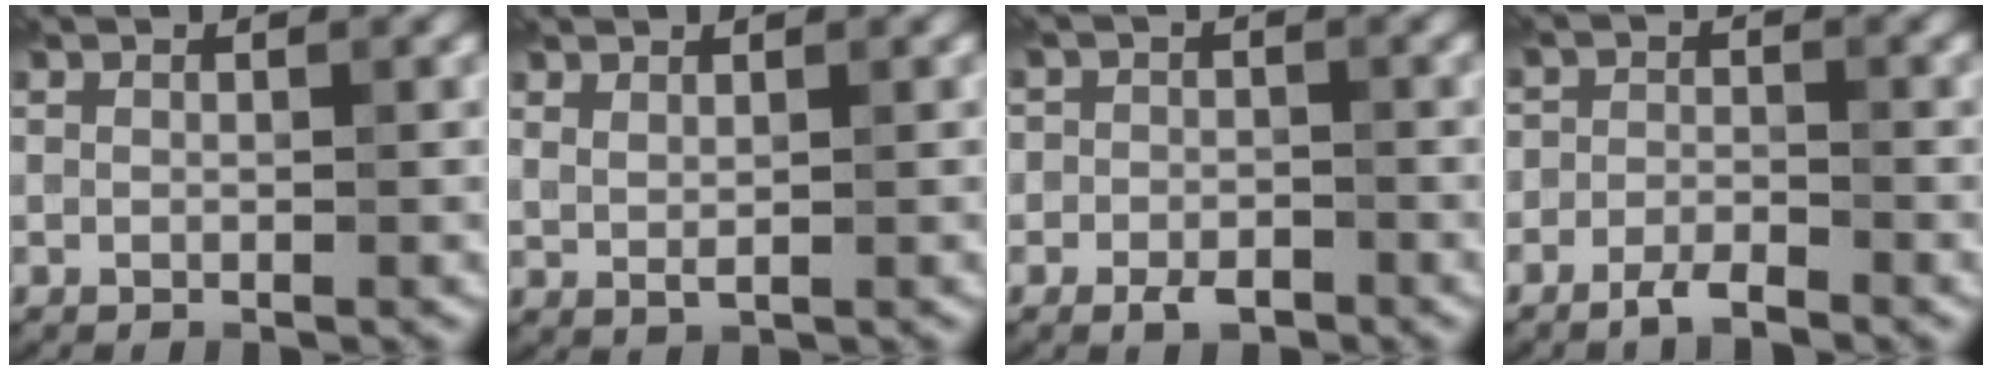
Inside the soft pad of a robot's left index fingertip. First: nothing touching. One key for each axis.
{"total": 1.3, "fx": 0.9, "fy": 0.4, "fz": 0.9, "tx": -0.021, "ty": -0.007, "tz": 0.022}
{"total": 2.7, "fx": -1.5, "fy": 1.9, "fz": 1.2, "tx": -0.014, "ty": -0.004, "tz": -0.034}
{"total": 2.2, "fx": -1.8, "fy": 0.8, "fz": 1.0, "tx": -0.017, "ty": 0.002, "tz": -0.038}